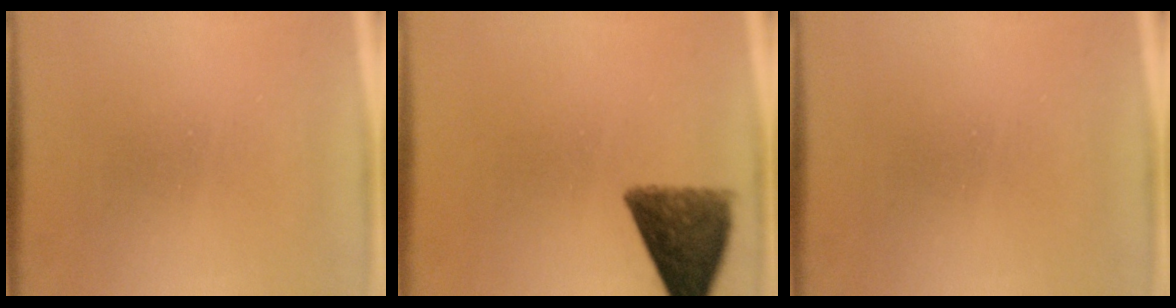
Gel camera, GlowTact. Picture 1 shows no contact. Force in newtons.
{"total": 9.2}
{"total": 0.0}